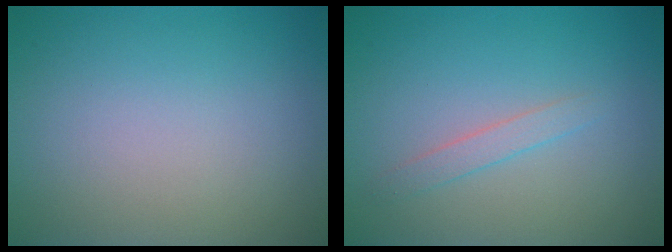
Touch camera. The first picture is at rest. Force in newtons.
{"total": 1.2, "press": 1.2, "slide": 0.1}